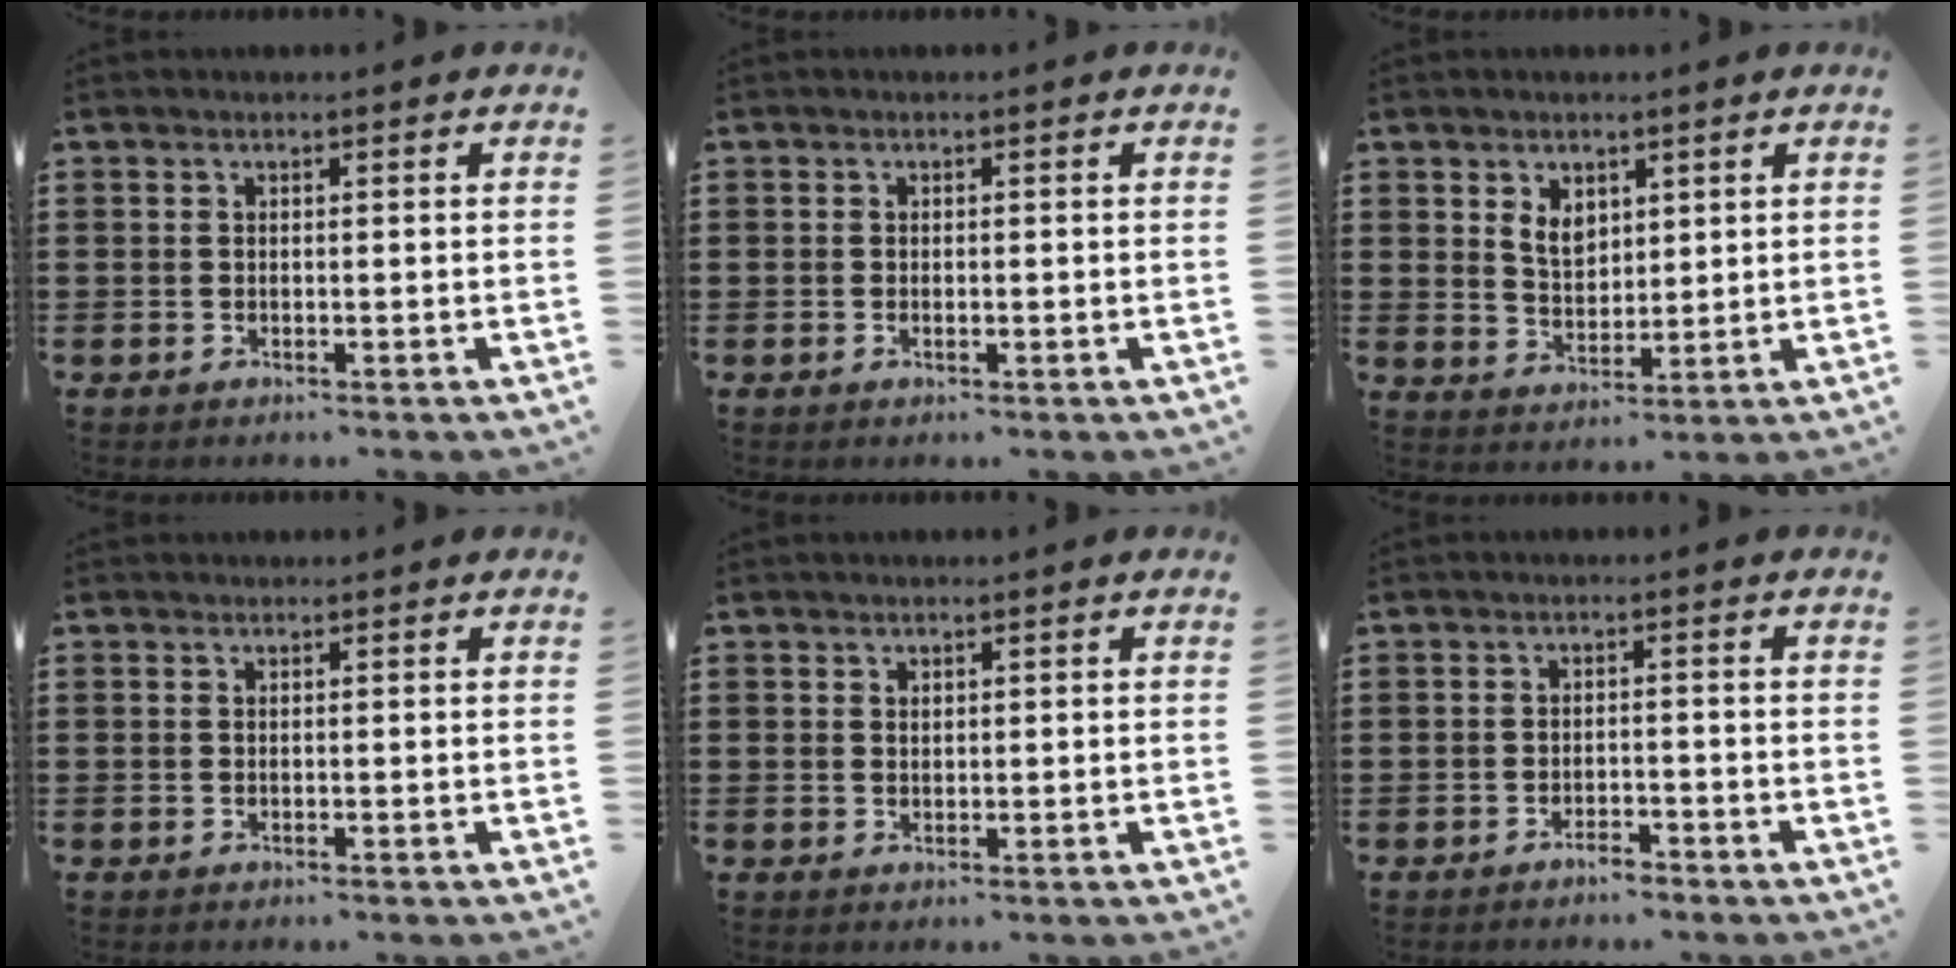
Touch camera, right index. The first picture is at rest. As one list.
[{"total": 0.8, "force": [-0.2, 0.1, 0.7], "torque": [-0.016, -0.007, -0.001]}, {"total": 4.1, "force": [2.0, 2.9, 2.1], "torque": [-0.043, 0.007, 0.034]}, {"total": 0.0}, {"total": 0.9, "force": [0.7, 0.5, 0.1], "torque": [-0.004, 0.001, 0.014]}, {"total": 2.0, "force": [-1.8, 0.4, 0.6], "torque": [-0.015, 0.000, -0.036]}]